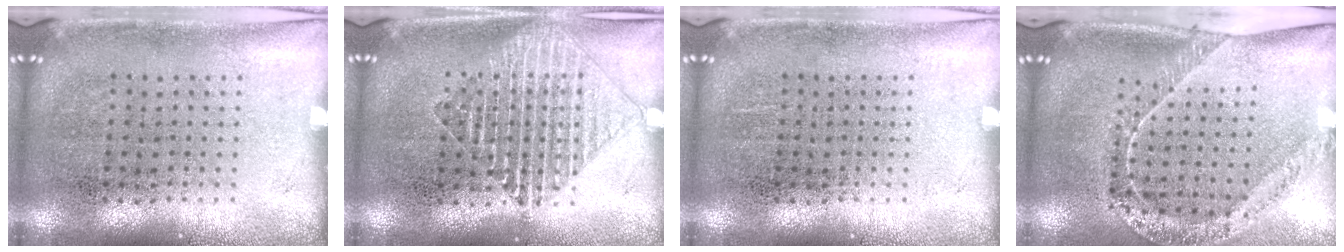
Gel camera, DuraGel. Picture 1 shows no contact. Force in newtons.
{"total": 1.4, "press": 1.4, "slide": 0.3}
{"total": 0.0}
{"total": 1.5, "press": 1.5, "slide": 0.3}